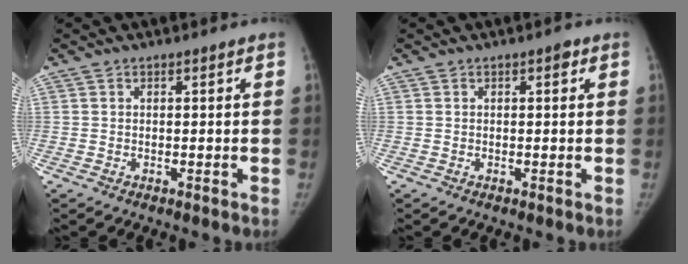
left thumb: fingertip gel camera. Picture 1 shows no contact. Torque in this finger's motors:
{"motor_torque": [0.20, -0.03, 0.38, -0.18, 0.04]}